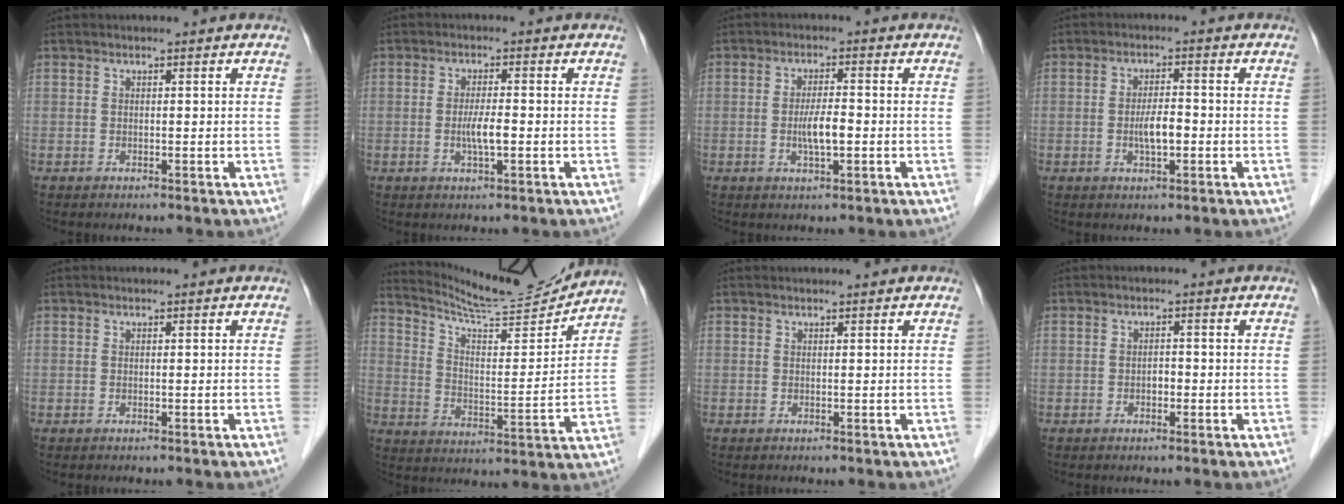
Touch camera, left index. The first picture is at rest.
{"total": 3.3, "force": [-1.5, 0.3, 3.0], "torque": [-0.061, -0.008, -0.027]}
{"total": 4.1, "force": [-1.6, 0.7, 3.7], "torque": [-0.072, -0.008, -0.028]}
{"total": 3.8, "force": [-1.7, 0.9, 3.3], "torque": [-0.063, -0.005, -0.029]}
{"total": 0.0}
{"total": 13.5, "force": [13.1, -0.8, 2.8], "torque": [-0.056, -0.026, 0.205]}
{"total": 0.0}
{"total": 1.7, "force": [-1.3, 0.6, 0.8], "torque": [-0.010, -0.003, -0.023]}